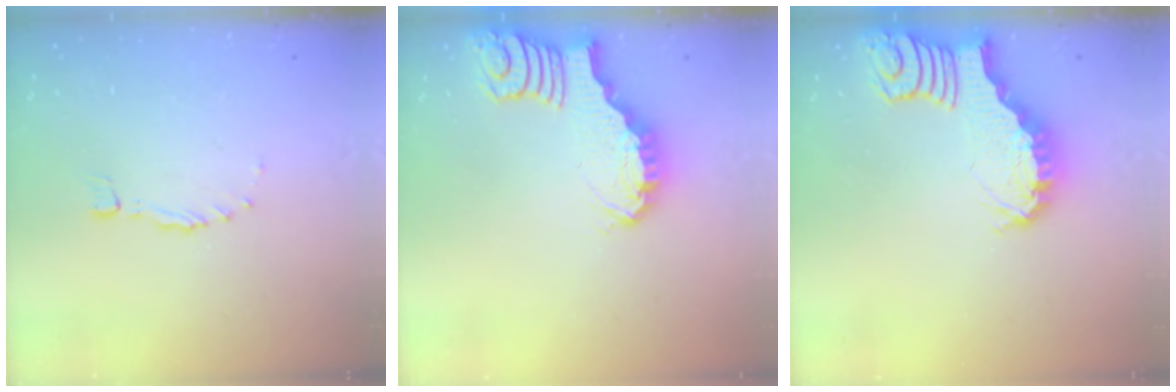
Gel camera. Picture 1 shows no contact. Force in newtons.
{"total": 2.5, "press": 2.5, "slide": 0.2}
{"total": 3.4, "press": 3.4, "slide": 0.2}